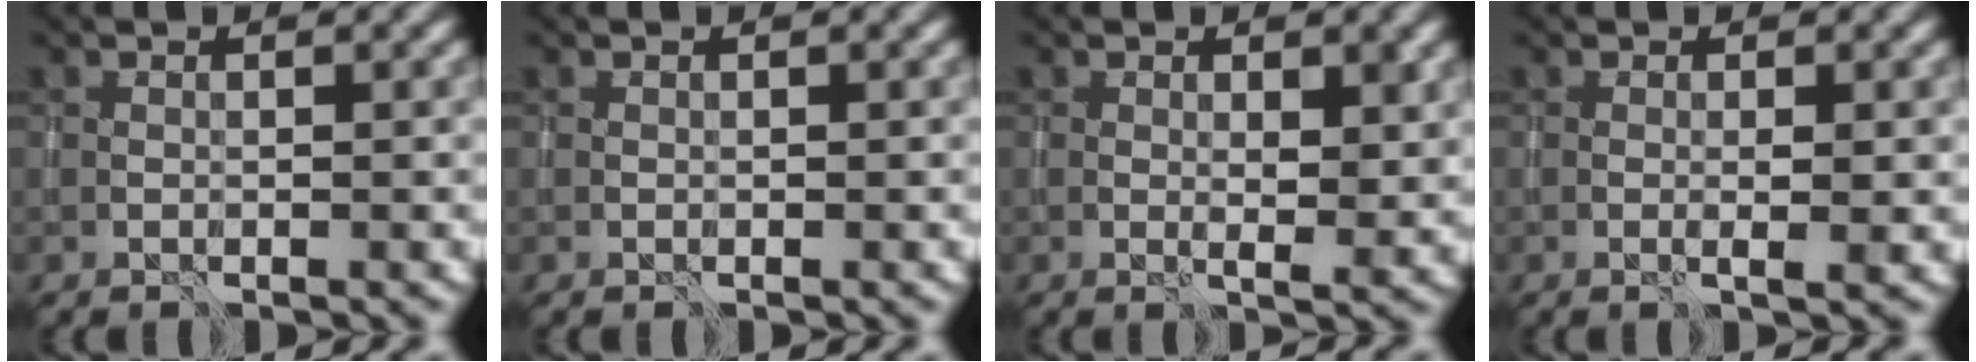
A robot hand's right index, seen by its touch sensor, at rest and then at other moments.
{"total": 0.0}
{"total": 2.2, "force": [0.6, 0.7, 2.0], "torque": [-0.031, -0.006, 0.011]}
{"total": 1.4, "force": [0.0, 0.1, 1.4], "torque": [-0.023, -0.001, -0.002]}